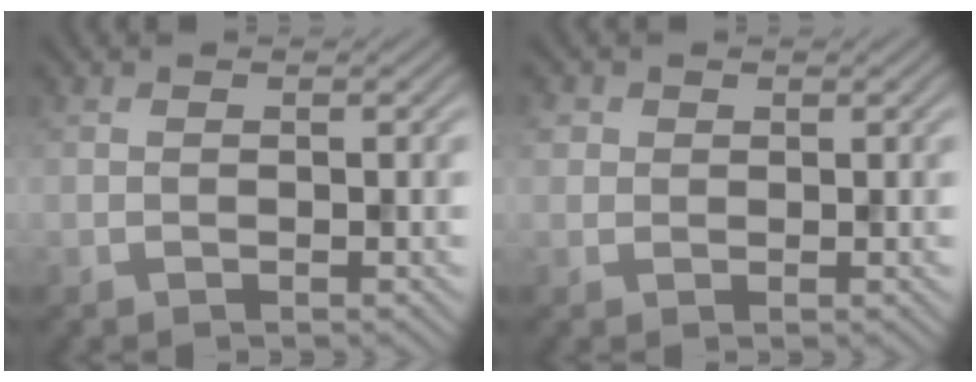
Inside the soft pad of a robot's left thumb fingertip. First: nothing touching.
{"total": 1.7, "force": [0.6, 1.5, 0.4], "torque": [-0.010, 0.000, 0.011]}